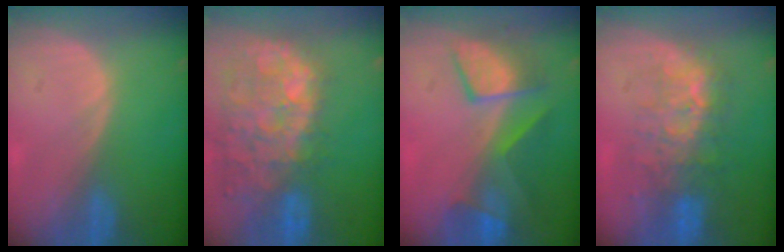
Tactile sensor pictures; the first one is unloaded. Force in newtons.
{"total": 14.4, "press": 11.7, "slide": 8.4}
{"total": 7.7, "press": 7.6, "slide": 1.2}
{"total": 9.0, "press": 8.3, "slide": 3.5}